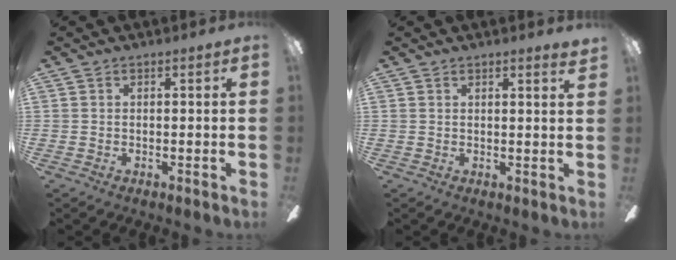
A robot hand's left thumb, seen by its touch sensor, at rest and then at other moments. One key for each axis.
{"total": 1.7, "fx": 1.5, "fy": -0.2, "fz": 0.8, "tx": -0.009, "ty": -0.005, "tz": 0.024}